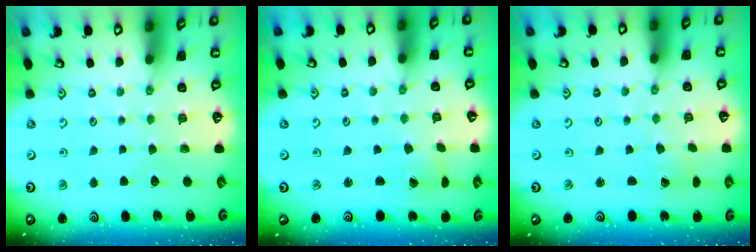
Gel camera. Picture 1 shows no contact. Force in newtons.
{"total": 1.4, "press": 1.4, "slide": 0.3}
{"total": 0.8, "press": 0.7, "slide": 0.1}